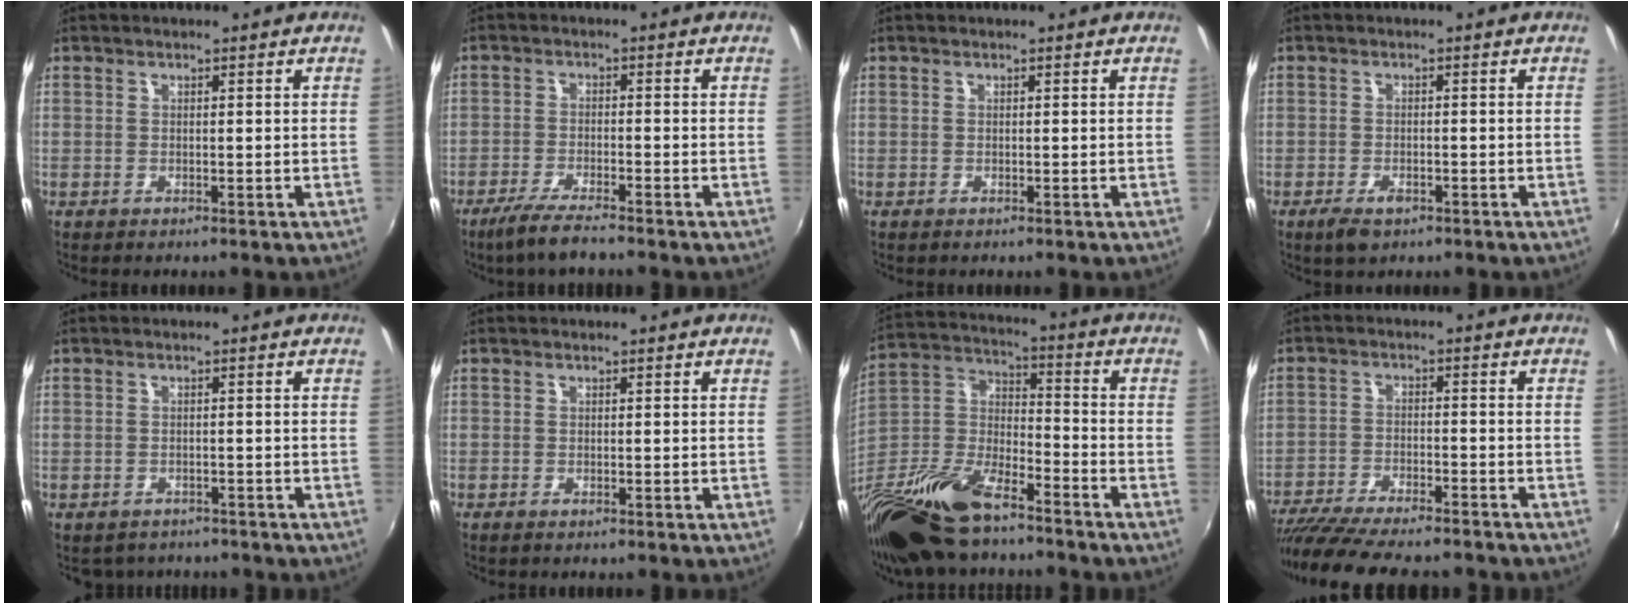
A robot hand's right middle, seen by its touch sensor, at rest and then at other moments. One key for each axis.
{"total": 5.7, "fx": -4.6, "fy": 0.3, "fz": 3.3, "tx": -0.087, "ty": -0.012, "tz": -0.088}
{"total": 0.0}
{"total": 3.8, "fx": -2.3, "fy": 1.8, "fz": 2.4, "tx": -0.056, "ty": -0.009, "tz": -0.041}
{"total": 3.5, "fx": -2.9, "fy": 1.9, "fz": 0.6, "tx": -0.019, "ty": -0.011, "tz": -0.040}
{"total": 0.0}
{"total": 21.4, "fx": -14.9, "fy": 8.1, "fz": 13.0, "tx": -0.287, "ty": -0.024, "tz": -0.279}
{"total": 17.5, "fx": -15.2, "fy": 3.2, "fz": 8.1, "tx": -0.161, "ty": -0.034, "tz": -0.239}